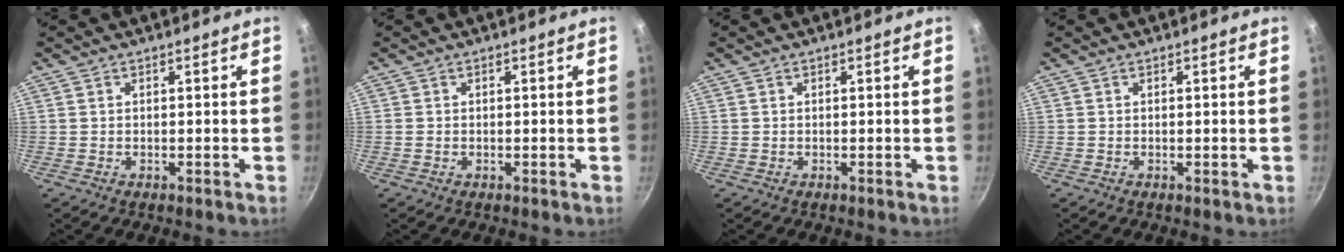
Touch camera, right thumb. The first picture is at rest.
{"total": 0.0}
{"total": 0.0}
{"total": 0.0}